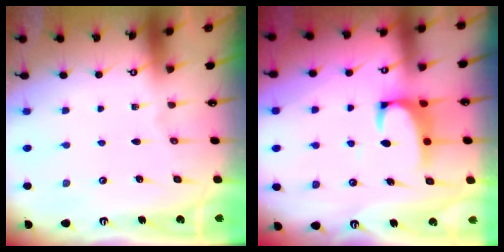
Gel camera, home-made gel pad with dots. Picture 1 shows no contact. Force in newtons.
{"total": 2.1, "press": 1.9, "slide": 1.0}